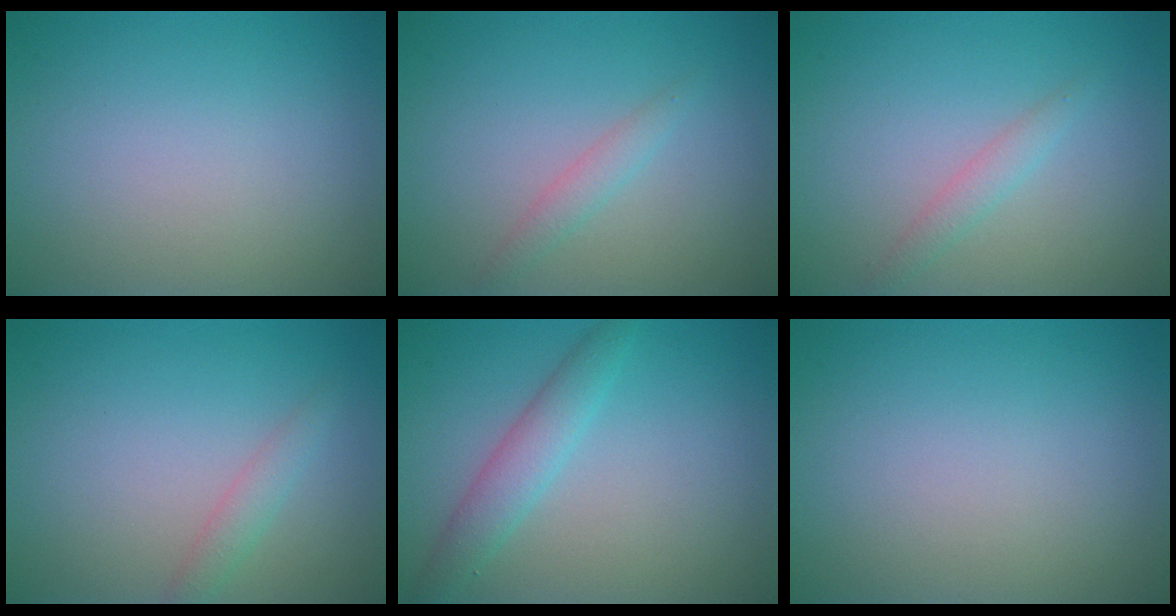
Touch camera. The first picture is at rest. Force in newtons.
{"total": 1.4, "press": 1.4, "slide": 0.1}
{"total": 1.4, "press": 1.4, "slide": 0.0}
{"total": 1.5, "press": 1.5, "slide": 0.0}
{"total": 2.8, "press": 2.8, "slide": 0.1}
{"total": 0.0}